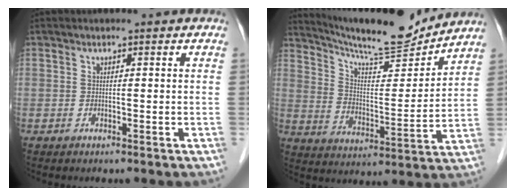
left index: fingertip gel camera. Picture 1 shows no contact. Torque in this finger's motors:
{"motor_torque": [0.16, -0.22, 0.38, 0.07]}